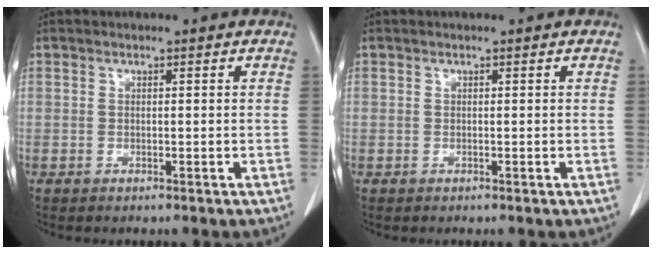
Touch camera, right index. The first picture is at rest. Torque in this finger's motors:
{"motor_torque": [0.00, 0.00, 0.00, 0.00]}